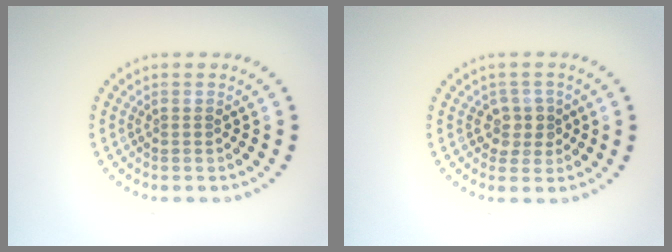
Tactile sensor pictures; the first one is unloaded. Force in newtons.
{"total": 1.8, "press": 1.7, "slide": 0.6}